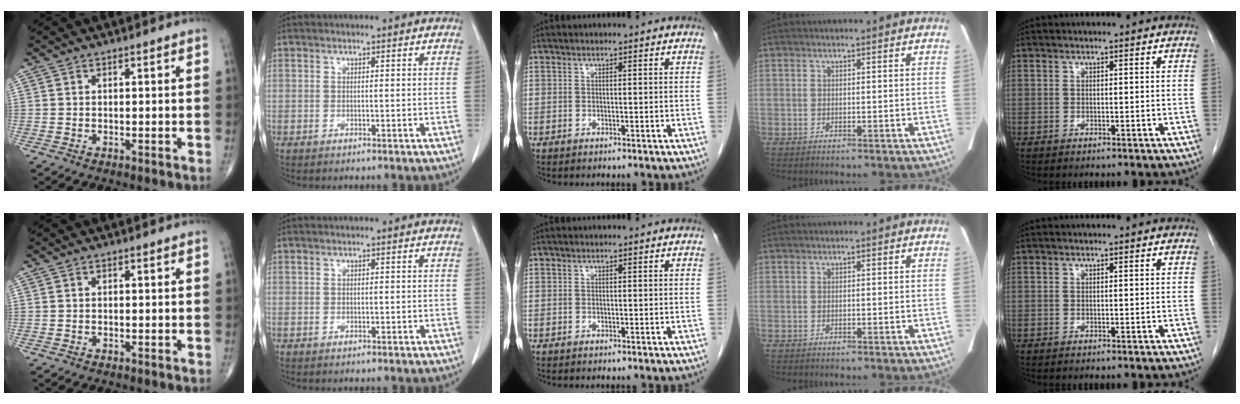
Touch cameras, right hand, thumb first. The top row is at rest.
{}